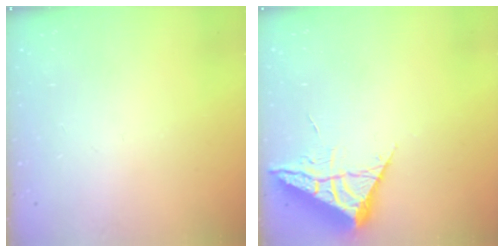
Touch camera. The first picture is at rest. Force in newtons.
{"total": 5.9, "press": 5.9, "slide": 0.6}